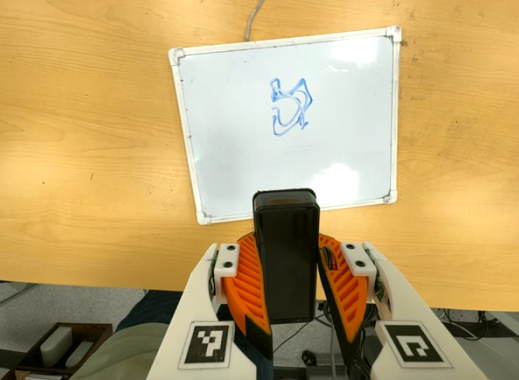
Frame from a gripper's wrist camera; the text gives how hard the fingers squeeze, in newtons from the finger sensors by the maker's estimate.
{"total": 9.5, "left": 9.6, "right": 9.3}